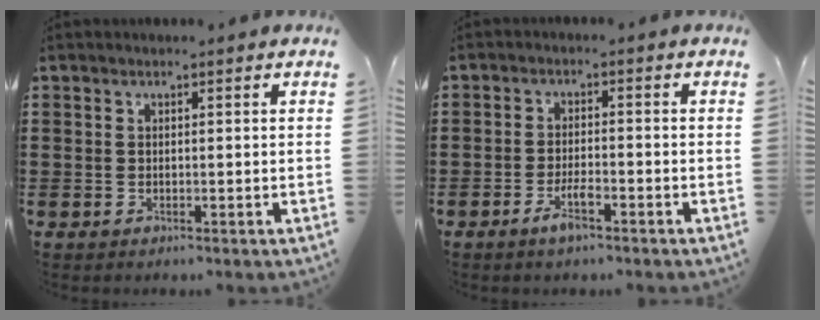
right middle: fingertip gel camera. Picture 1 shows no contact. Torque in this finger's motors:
{"motor_torque": [1.56, 0.58, 0.58, 0.18]}